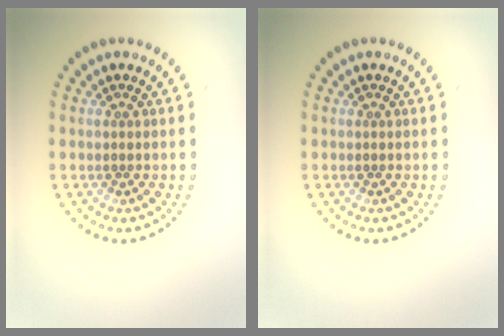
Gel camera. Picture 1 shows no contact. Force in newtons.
{"total": 0.0}